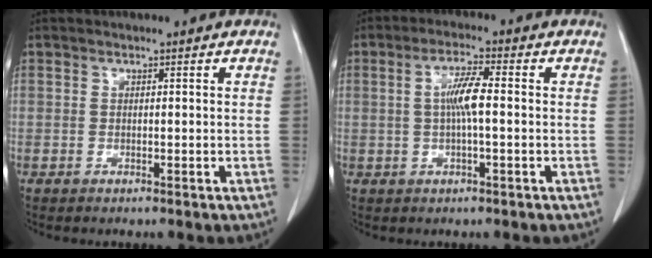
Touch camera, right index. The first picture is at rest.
{"total": 5.0, "force": [0.1, 0.4, 5.0], "torque": [-0.097, 0.006, 0.000]}